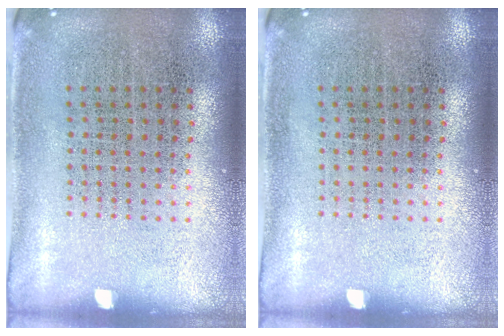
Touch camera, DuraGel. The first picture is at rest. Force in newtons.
{"total": 0.0}